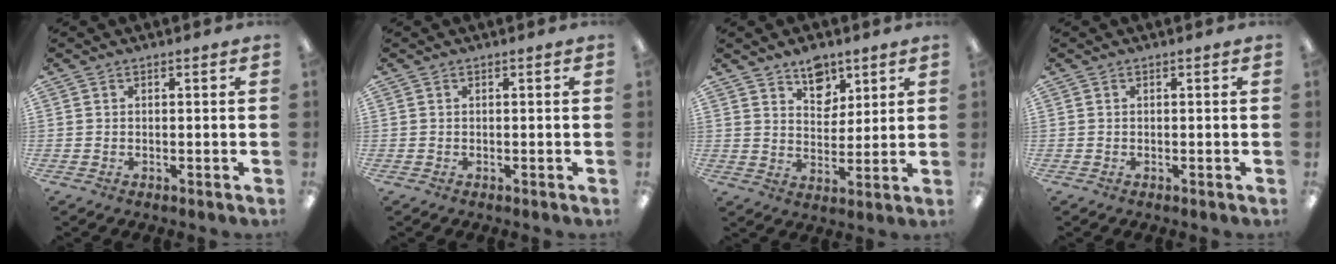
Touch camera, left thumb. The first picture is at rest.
{"total": 0.0}
{"total": 8.4, "force": [6.1, 5.1, 2.7], "torque": [-0.019, -0.037, 0.108]}
{"total": 0.0}